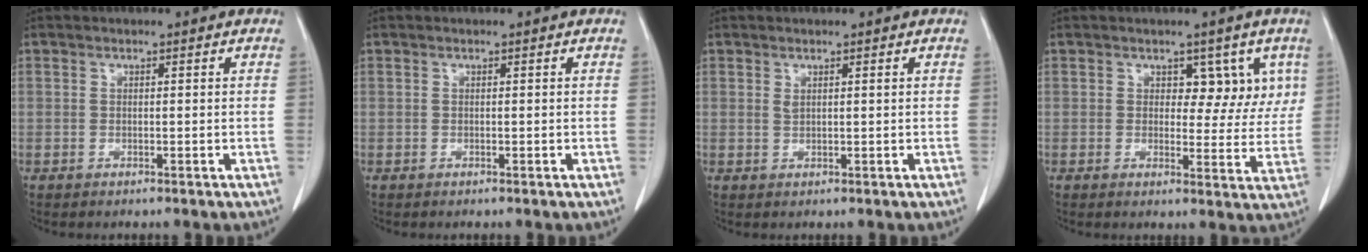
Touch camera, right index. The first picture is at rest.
{"total": 0.0}
{"total": 0.8, "force": [0.5, 0.1, 0.6], "torque": [-0.017, -0.001, 0.012]}
{"total": 5.7, "force": [2.6, 3.6, 3.6], "torque": [-0.019, 0.006, 0.032]}